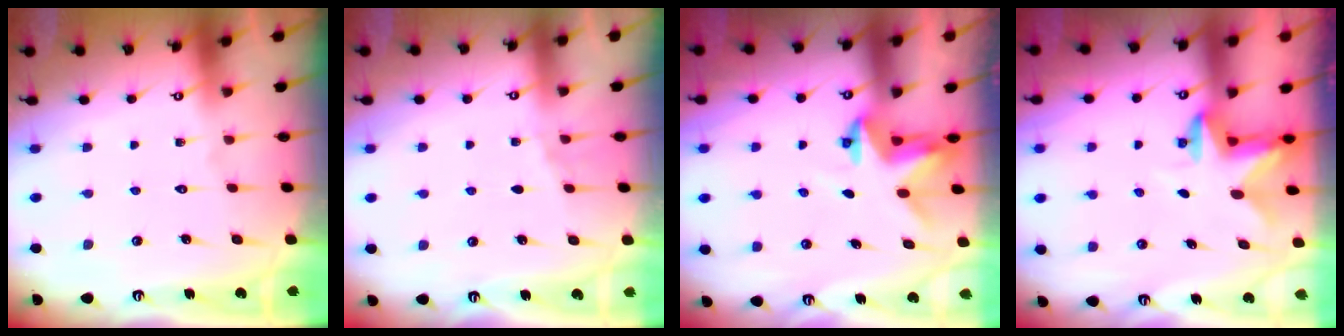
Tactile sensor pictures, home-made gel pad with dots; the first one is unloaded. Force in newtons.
{"total": 3.7, "press": 2.9, "slide": 2.3}
{"total": 3.0, "press": 3.0, "slide": 0.1}
{"total": 2.7, "press": 2.6, "slide": 0.6}